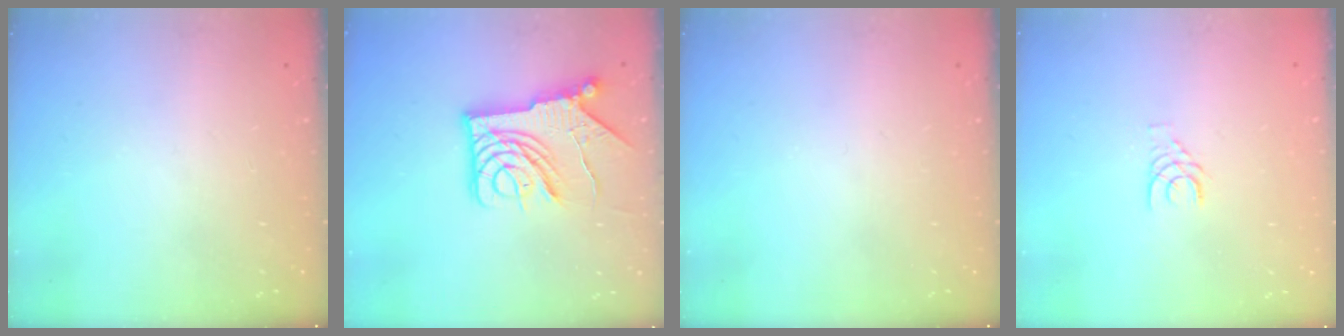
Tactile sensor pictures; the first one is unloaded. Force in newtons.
{"total": 12.8, "press": 12.8, "slide": 1.2}
{"total": 0.0}
{"total": 3.4, "press": 3.4, "slide": 0.4}